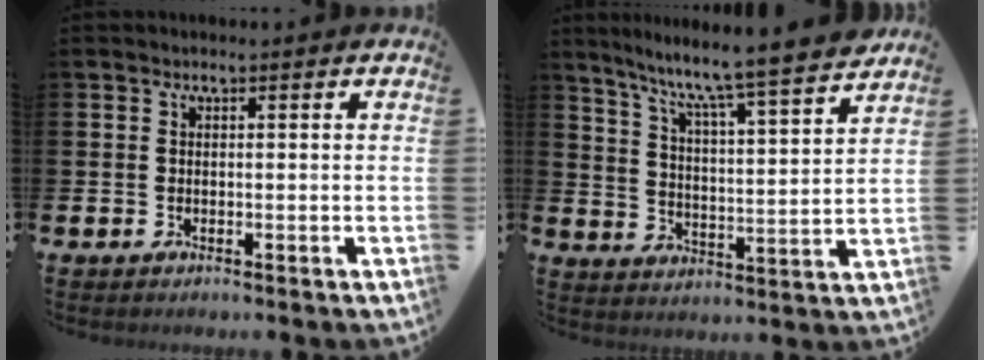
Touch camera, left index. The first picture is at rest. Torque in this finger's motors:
{"motor_torque": [0.25, -0.50, 0.92, 0.21]}